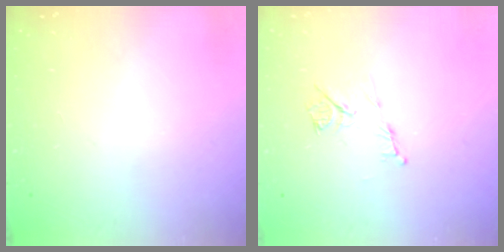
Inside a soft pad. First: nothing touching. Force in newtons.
{"total": 7.2, "press": 7.1, "slide": 0.8}